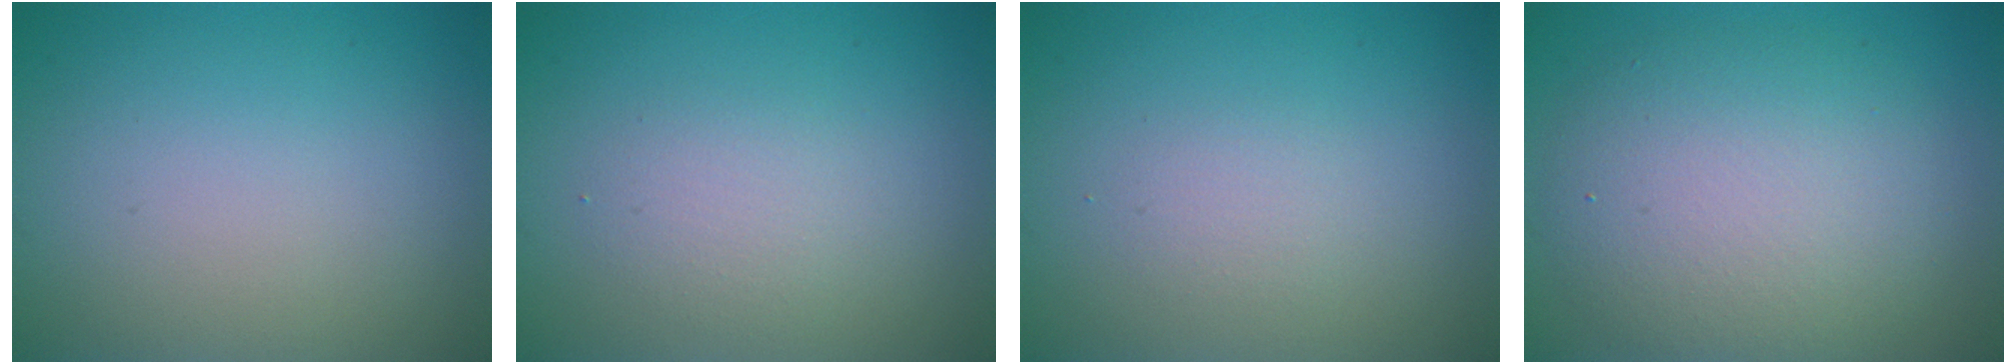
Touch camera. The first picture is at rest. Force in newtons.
{"total": 2.0, "press": 2.0, "slide": 0.1}
{"total": 1.1, "press": 1.1, "slide": 0.1}
{"total": 6.8, "press": 6.8, "slide": 0.4}